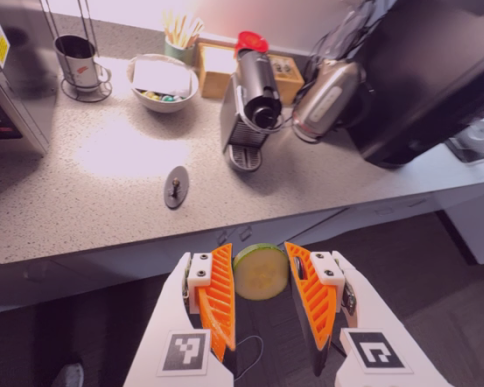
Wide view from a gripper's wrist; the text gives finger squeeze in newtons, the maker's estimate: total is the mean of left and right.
{"total": 10.9, "left": 11.9, "right": 9.9}